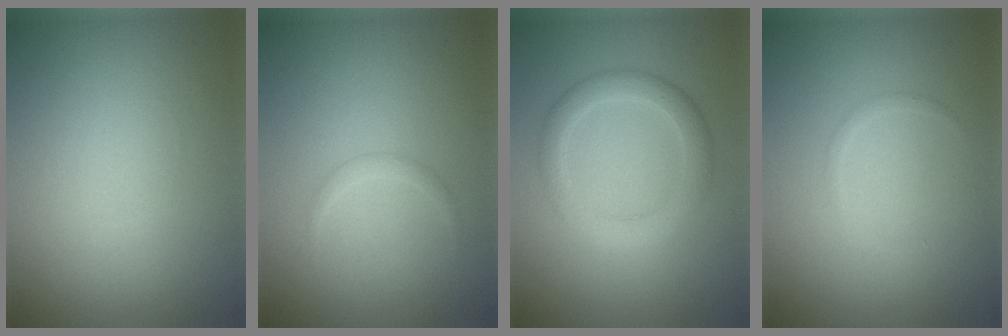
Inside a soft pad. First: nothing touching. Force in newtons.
{"total": 0.7, "press": 0.7, "slide": 0.0}
{"total": 3.2, "press": 3.2, "slide": 0.1}
{"total": 0.6, "press": 0.6, "slide": 0.0}